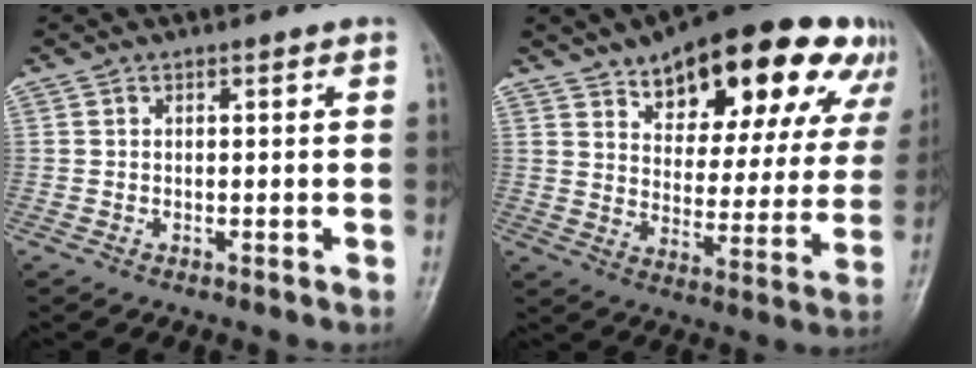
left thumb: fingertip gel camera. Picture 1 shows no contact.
{"total": 24.4, "force": [14.8, 11.0, 16.0], "torque": [-0.176, -0.028, 0.208]}